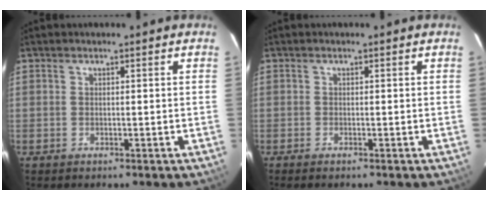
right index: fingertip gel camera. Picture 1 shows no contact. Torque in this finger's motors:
{"motor_torque": [-0.10, -0.01, 0.06, 0.01]}